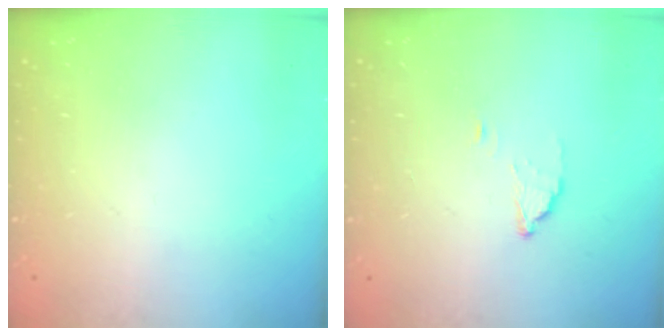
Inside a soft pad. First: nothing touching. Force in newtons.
{"total": 2.2, "press": 2.2, "slide": 0.2}